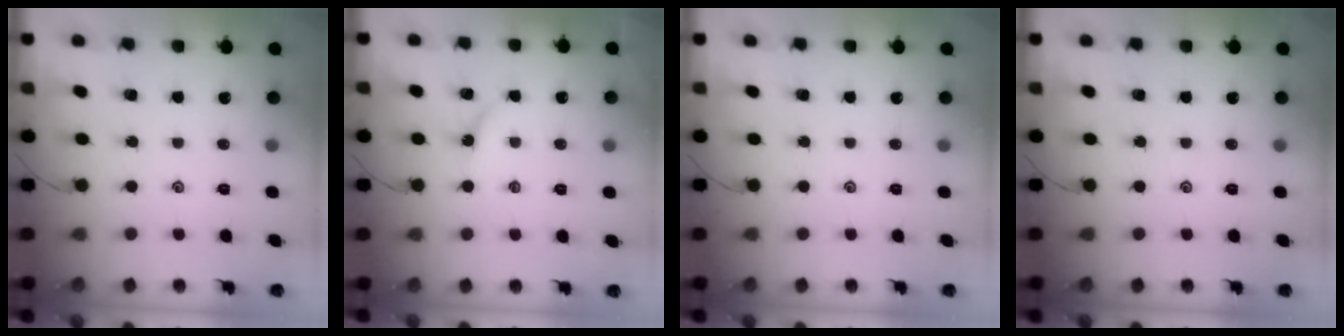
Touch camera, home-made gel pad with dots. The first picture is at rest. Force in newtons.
{"total": 2.9, "press": 2.9, "slide": 0.3}
{"total": 0.0}
{"total": 0.0}